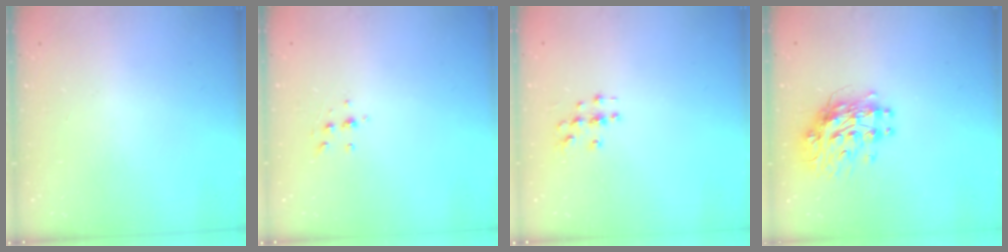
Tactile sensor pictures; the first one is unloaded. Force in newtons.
{"total": 4.4, "press": 4.4, "slide": 0.7}
{"total": 3.0, "press": 3.0, "slide": 0.3}
{"total": 11.5, "press": 11.4, "slide": 0.9}